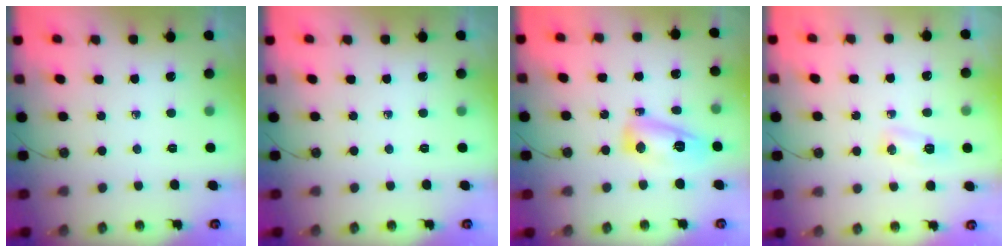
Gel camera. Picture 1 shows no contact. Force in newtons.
{"total": 0.0}
{"total": 11.0, "press": 11.0, "slide": 1.2}
{"total": 4.7, "press": 4.6, "slide": 0.6}